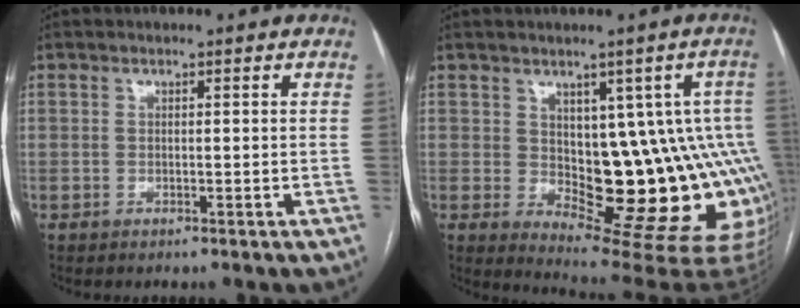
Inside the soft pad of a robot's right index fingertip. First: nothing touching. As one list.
[{"total": 15.9, "force": [-0.5, 7.2, 14.2], "torque": [-0.119, 0.016, 0.015]}]